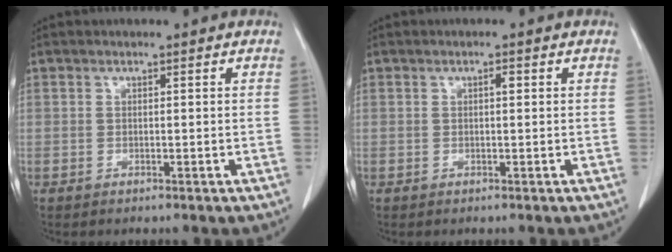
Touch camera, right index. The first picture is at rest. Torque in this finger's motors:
{"motor_torque": [0.17, -0.10, 0.00, 0.03]}